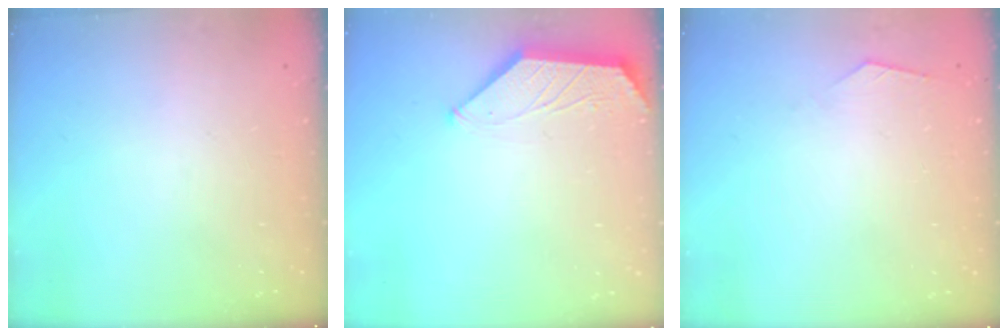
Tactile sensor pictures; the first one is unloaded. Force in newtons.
{"total": 1.7, "press": 1.6, "slide": 0.3}
{"total": 1.1, "press": 1.1, "slide": 0.3}